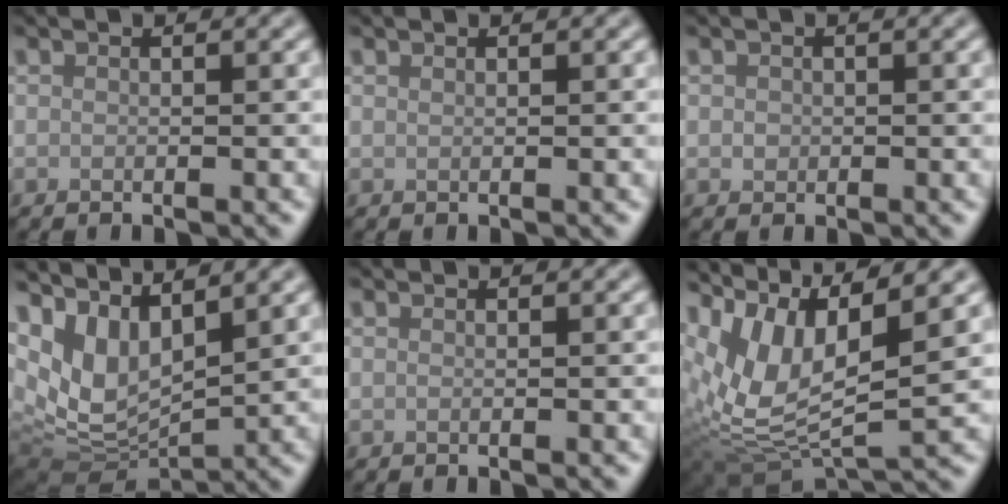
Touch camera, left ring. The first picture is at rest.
{"total": 0.0}
{"total": 0.7, "force": [0.1, 0.7, 0.2], "torque": [0.002, -0.003, 0.000]}
{"total": 8.8, "force": [3.5, 4.9, 6.4], "torque": [-0.122, -0.013, 0.081]}
{"total": 0.0}
{"total": 9.2, "force": [4.2, 3.4, 7.5], "torque": [-0.154, 0.004, 0.079]}